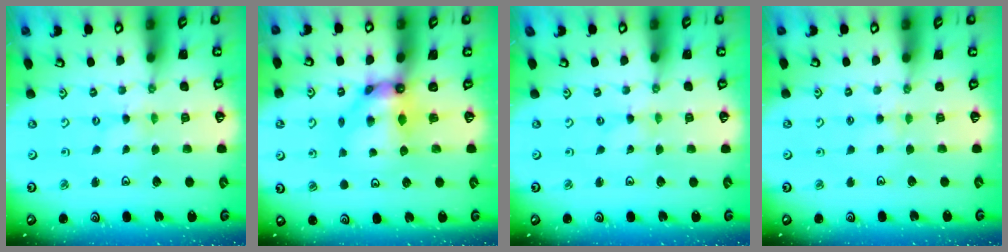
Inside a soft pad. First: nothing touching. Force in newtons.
{"total": 9.1, "press": 9.0, "slide": 0.8}
{"total": 0.0}
{"total": 2.9, "press": 2.8, "slide": 0.6}